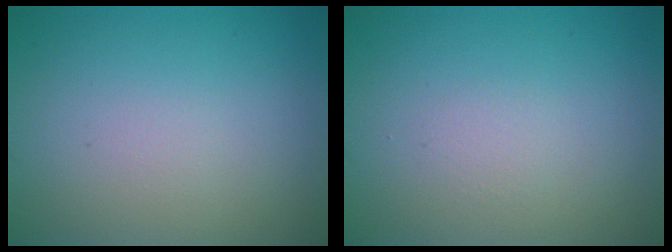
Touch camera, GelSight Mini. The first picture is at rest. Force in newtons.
{"total": 0.0}